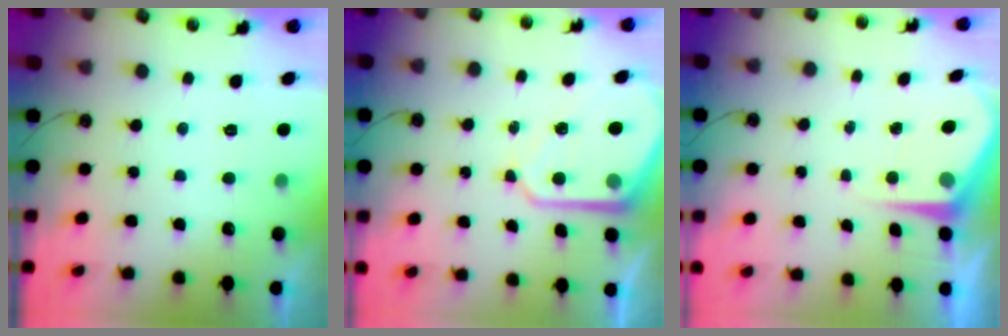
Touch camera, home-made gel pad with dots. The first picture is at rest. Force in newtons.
{"total": 9.3, "press": 9.2, "slide": 0.6}
{"total": 6.0, "press": 5.9, "slide": 0.4}